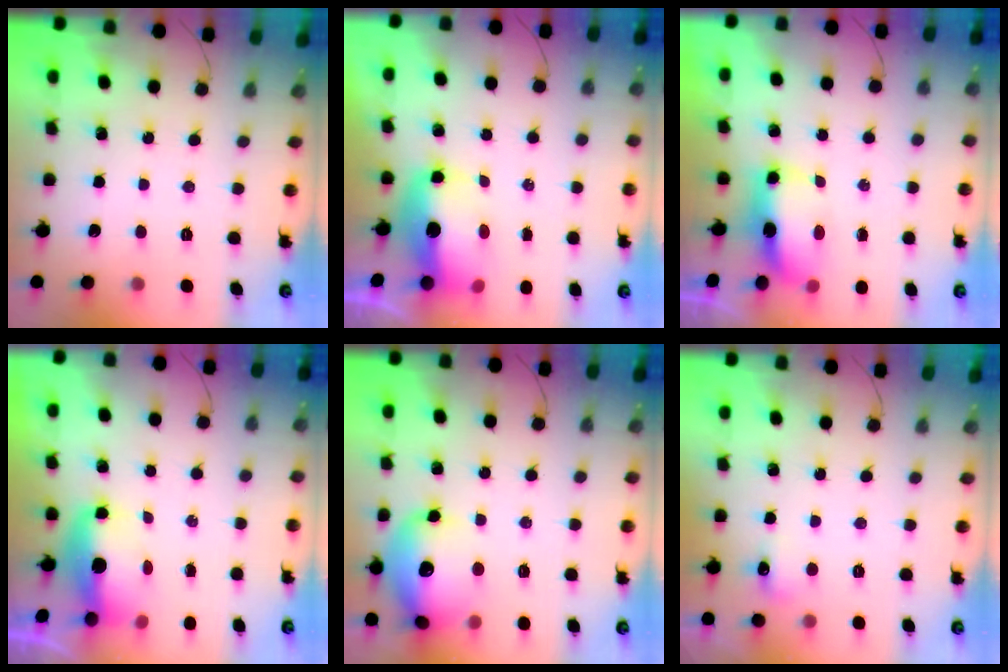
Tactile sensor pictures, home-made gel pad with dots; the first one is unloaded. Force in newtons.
{"total": 12.2, "press": 12.0, "slide": 2.6}
{"total": 8.0, "press": 7.7, "slide": 1.8}
{"total": 6.8, "press": 6.8, "slide": 0.8}
{"total": 17.1, "press": 17.1, "slide": 1.3}
{"total": 12.5, "press": 5.7, "slide": 11.2}